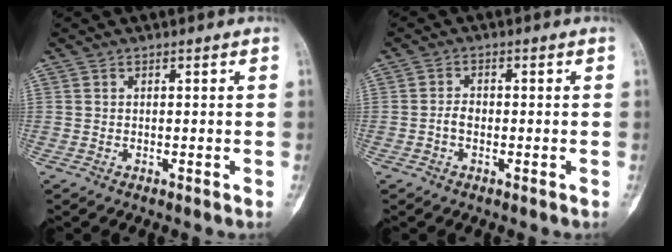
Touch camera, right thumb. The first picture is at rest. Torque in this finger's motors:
{"motor_torque": [0.21, -0.10, 0.30, -0.12, 0.00]}